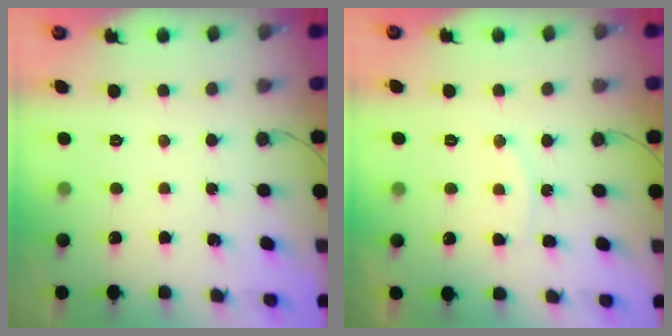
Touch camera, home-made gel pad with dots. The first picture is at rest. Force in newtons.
{"total": 7.7, "press": 7.7, "slide": 0.6}